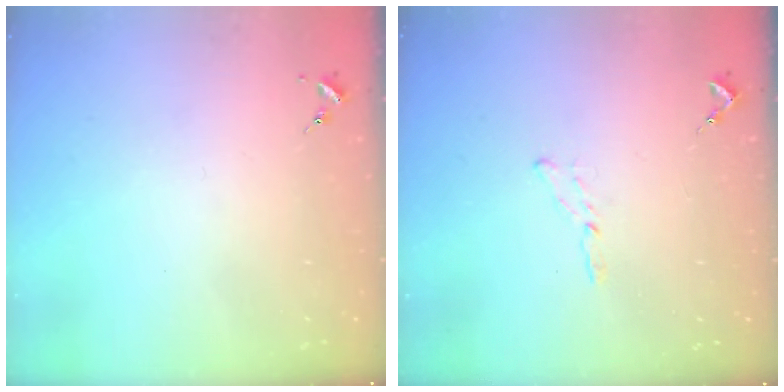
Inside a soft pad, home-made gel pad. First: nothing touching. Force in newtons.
{"total": 3.5, "press": 3.5, "slide": 0.4}